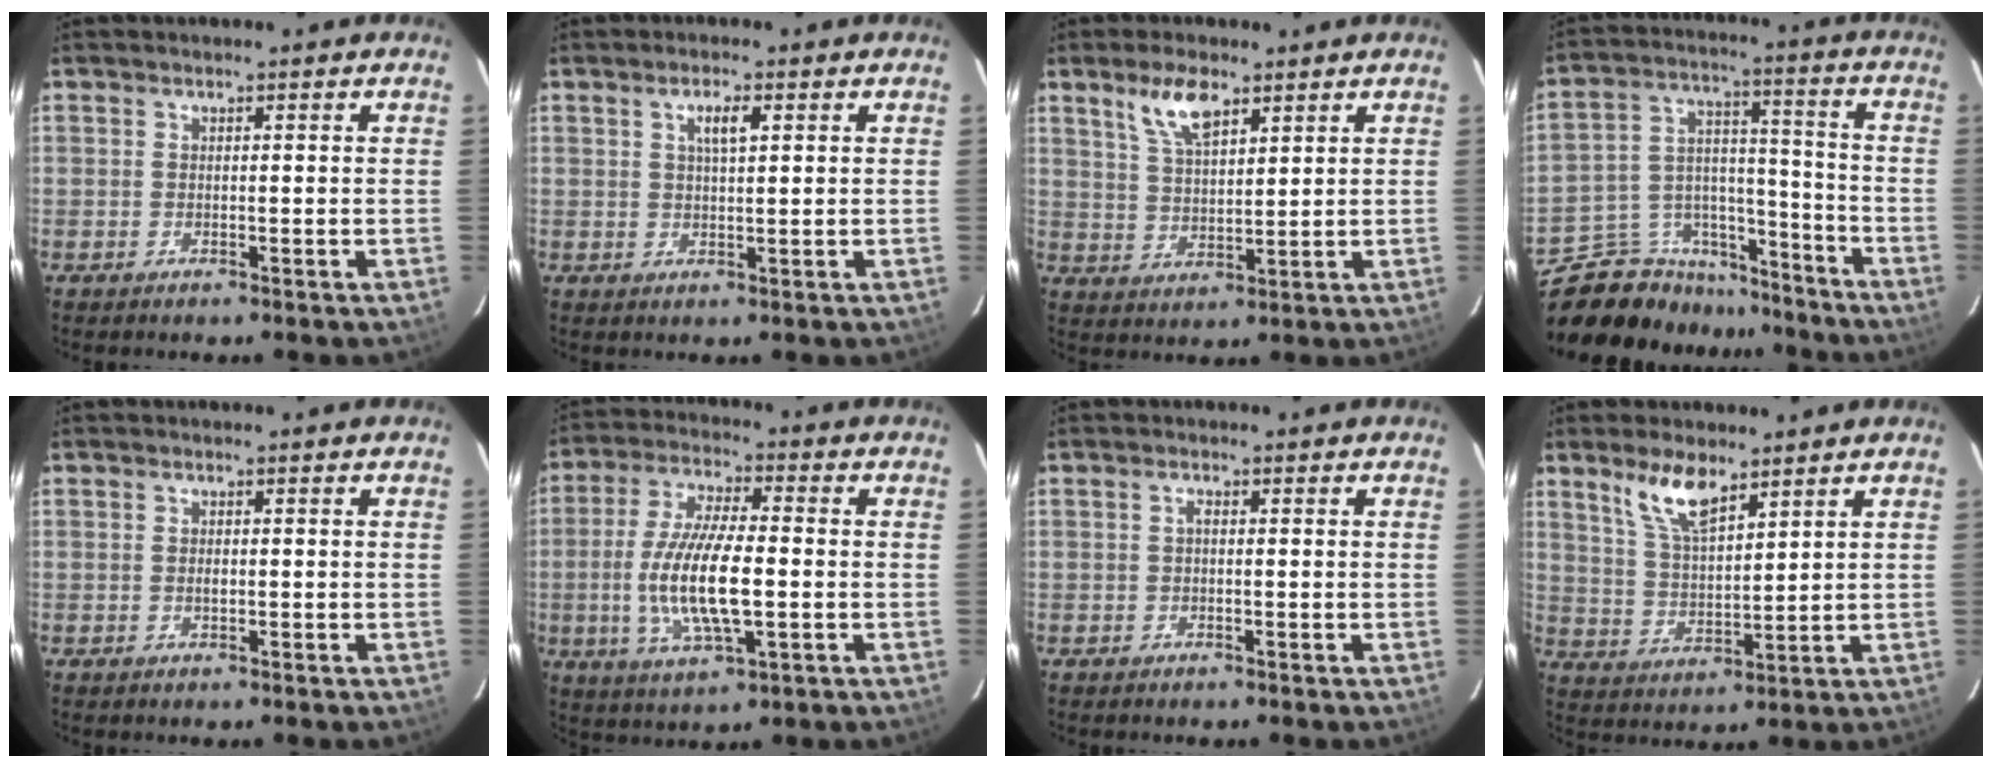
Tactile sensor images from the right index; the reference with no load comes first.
{"total": 3.1, "force": [1.2, 0.8, 2.7], "torque": [-0.049, 0.005, 0.021]}
{"total": 7.3, "force": [4.6, 2.8, 5.0], "torque": [-0.093, 0.007, 0.093]}
{"total": 16.9, "force": [-14.3, 8.3, 3.4], "torque": [-0.084, 0.064, -0.220]}
{"total": 0.8, "force": [-0.1, 0.5, 0.7], "torque": [-0.011, -0.001, -0.001]}
{"total": 14.1, "force": [-2.0, 4.0, 13.4], "torque": [-0.272, -0.008, -0.035]}
{"total": 0.6, "force": [-0.1, 0.3, 0.6], "torque": [-0.011, 0.005, -0.003]}
{"total": 8.3, "force": [5.8, 2.8, 5.3], "torque": [-0.101, 0.004, 0.121]}